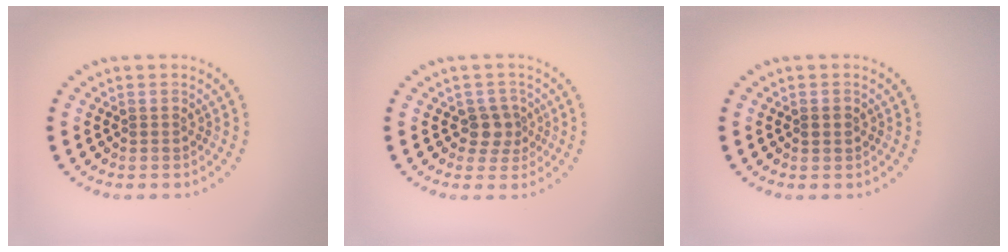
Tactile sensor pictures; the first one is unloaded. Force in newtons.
{"total": 2.2, "press": 1.8, "slide": 1.4}
{"total": 1.1, "press": 1.1, "slide": 0.1}